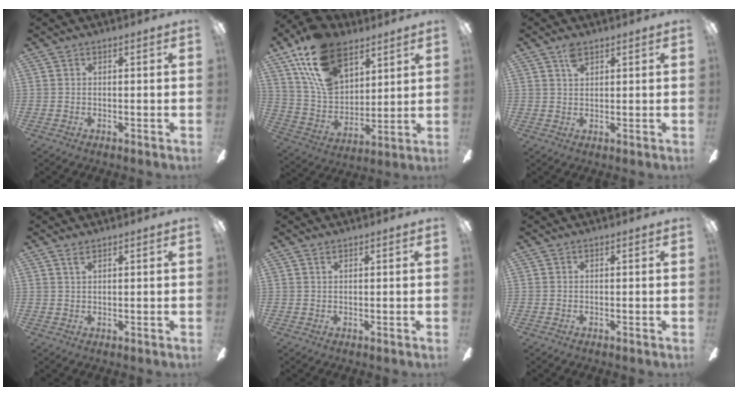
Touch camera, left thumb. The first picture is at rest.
{"total": 19.6, "force": [11.8, 11.7, 10.4], "torque": [-0.215, -0.048, 0.218]}
{"total": 3.0, "force": [2.0, 1.4, 1.7], "torque": [-0.031, -0.002, 0.035]}
{"total": 1.6, "force": [1.1, 0.5, 1.0], "torque": [-0.022, 0.002, 0.019]}
{"total": 0.7, "force": [0.5, 0.3, 0.5], "torque": [-0.011, 0.002, 0.008]}
{"total": 0.0}